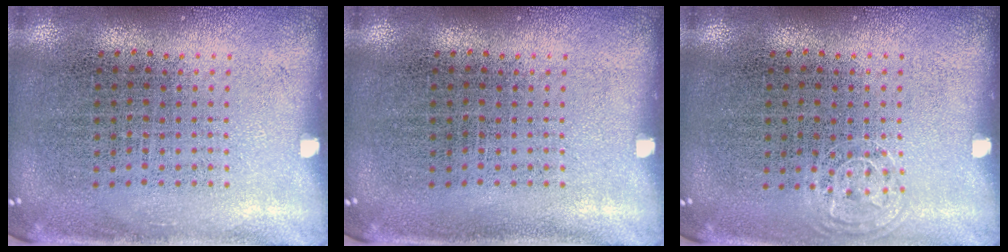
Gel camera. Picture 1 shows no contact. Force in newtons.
{"total": 0.0}
{"total": 0.6, "press": 0.6, "slide": 0.3}